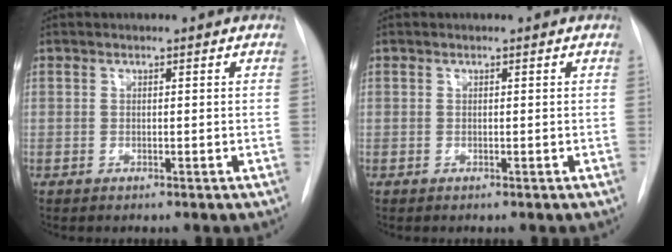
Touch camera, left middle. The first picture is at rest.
{"total": 0.0}